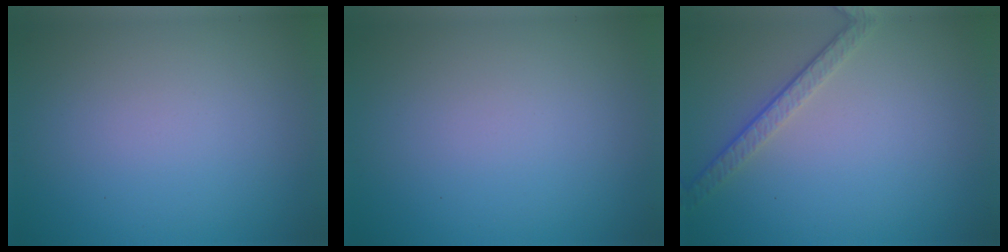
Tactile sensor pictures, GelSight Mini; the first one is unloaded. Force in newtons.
{"total": 0.0}
{"total": 2.5, "press": 2.1, "slide": 1.4}